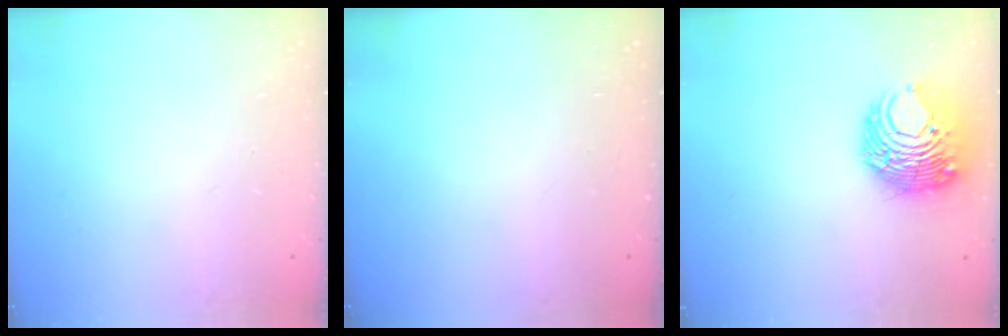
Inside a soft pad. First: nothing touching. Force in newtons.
{"total": 0.0}
{"total": 11.3, "press": 11.3, "slide": 1.2}